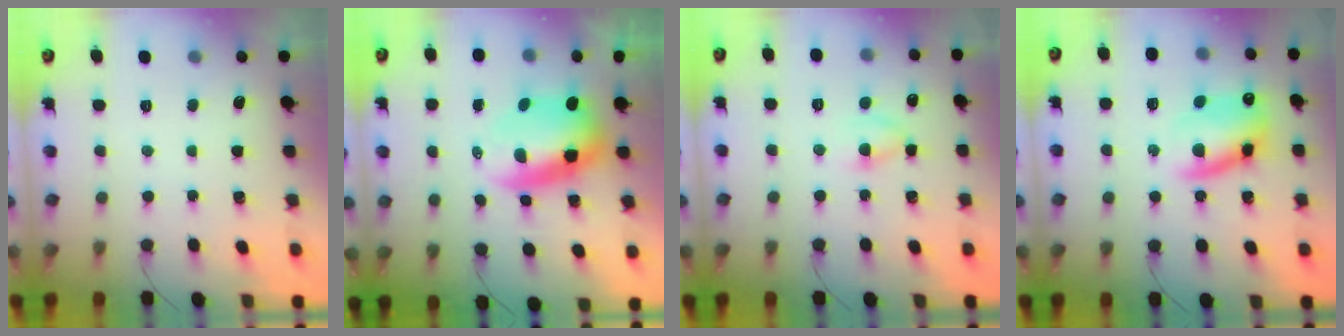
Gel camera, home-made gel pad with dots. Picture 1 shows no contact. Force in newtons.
{"total": 8.9, "press": 8.6, "slide": 2.5}
{"total": 4.3, "press": 4.0, "slide": 1.5}
{"total": 12.3, "press": 11.9, "slide": 2.9}